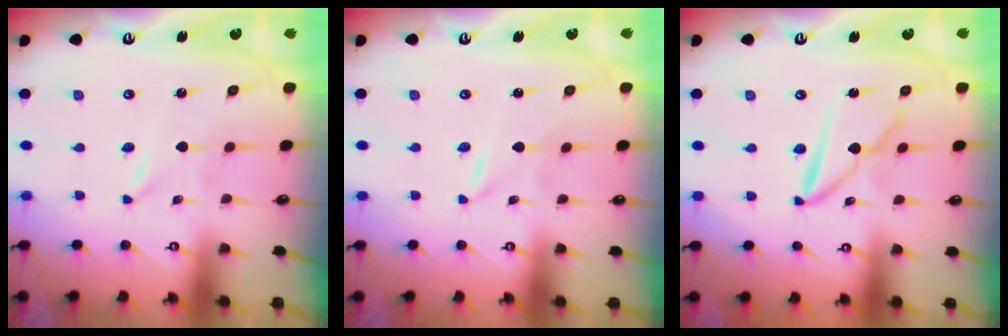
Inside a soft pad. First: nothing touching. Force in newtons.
{"total": 0.0}
{"total": 8.1, "press": 8.1, "slide": 0.6}